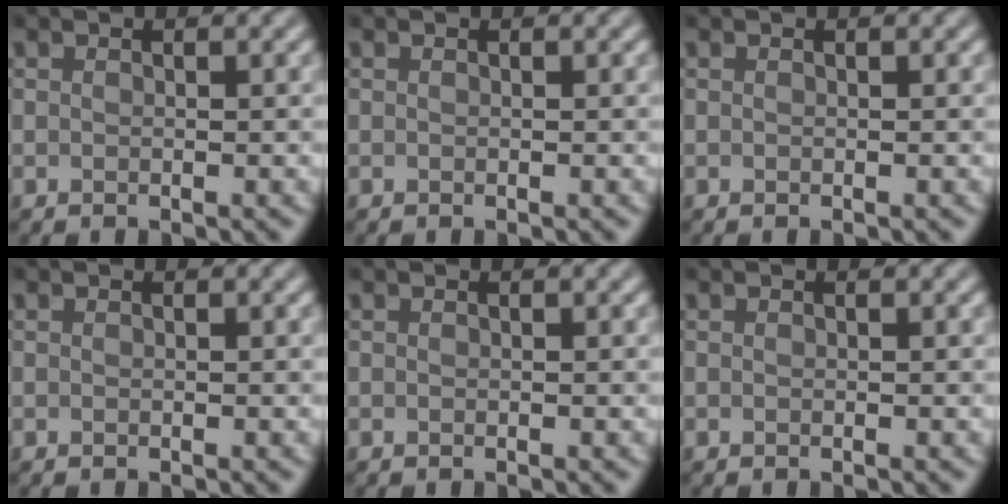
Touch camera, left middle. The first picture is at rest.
{"total": 0.0}
{"total": 0.0}
{"total": 0.0}
{"total": 0.0}
{"total": 0.0}